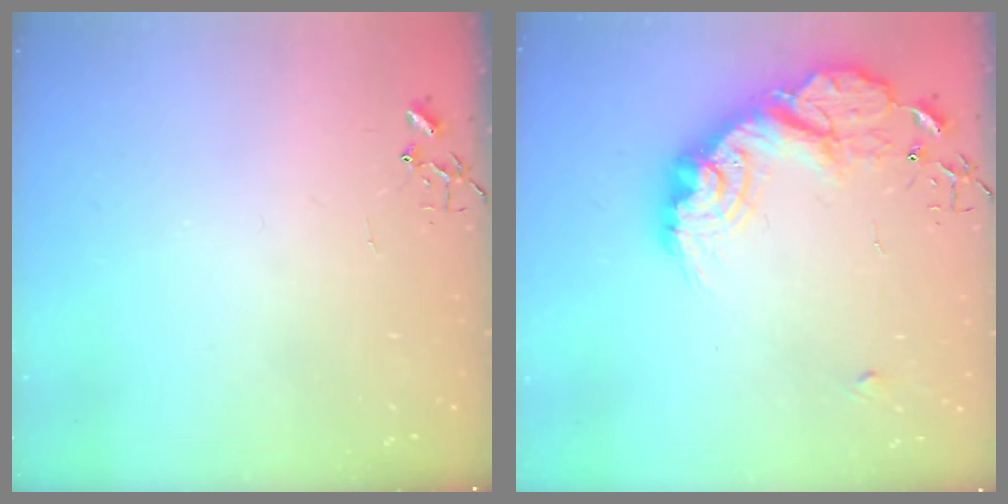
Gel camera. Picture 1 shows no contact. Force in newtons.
{"total": 20.7, "press": 20.6, "slide": 1.1}